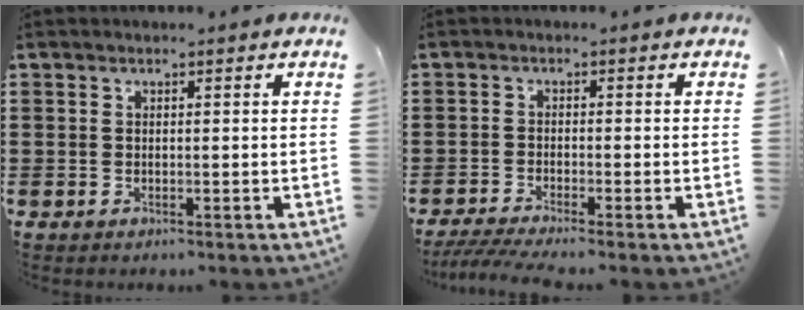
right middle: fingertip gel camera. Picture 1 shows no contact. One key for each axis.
{"total": 2.6, "fx": -2.1, "fy": -0.2, "fz": 1.5, "tx": -0.033, "ty": -0.007, "tz": -0.041}